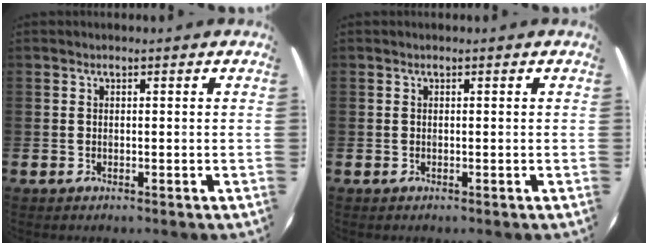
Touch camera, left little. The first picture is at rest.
{"total": 0.0}